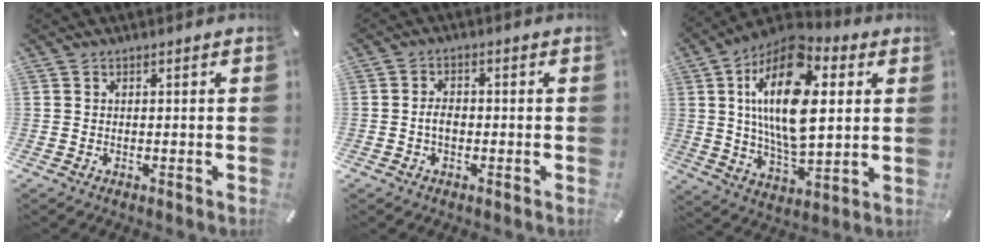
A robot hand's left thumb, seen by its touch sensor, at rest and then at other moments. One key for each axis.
{"total": 3.0, "fx": -0.7, "fy": 1.9, "fz": 2.3, "tx": -0.041, "ty": 0.008, "tz": -0.013}
{"total": 21.4, "fx": 5.8, "fy": 11.3, "fz": 17.2, "tx": -0.341, "ty": -0.014, "tz": 0.089}